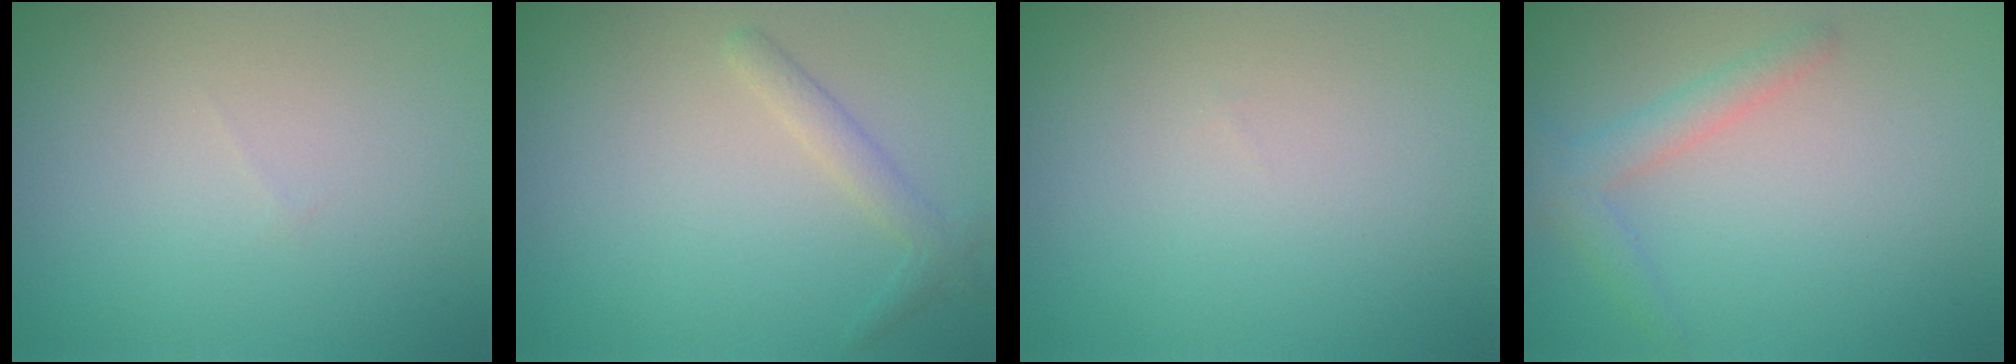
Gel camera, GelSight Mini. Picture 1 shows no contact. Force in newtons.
{"total": 1.6, "press": 1.6, "slide": 0.1}
{"total": 0.0}
{"total": 2.3, "press": 2.3, "slide": 0.1}